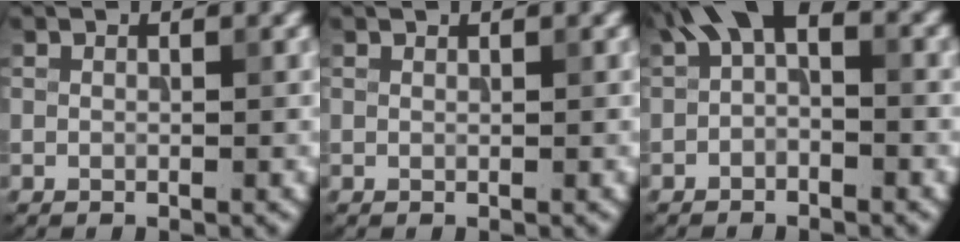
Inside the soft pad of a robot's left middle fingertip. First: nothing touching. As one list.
[{"total": 0.0}, {"total": 4.2, "force": [0.3, 2.4, 3.5], "torque": [-0.054, 0.016, -0.010]}]